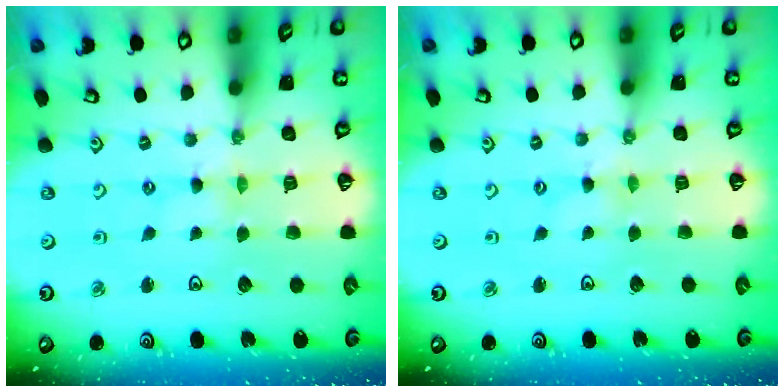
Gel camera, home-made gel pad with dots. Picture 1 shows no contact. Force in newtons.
{"total": 0.0}